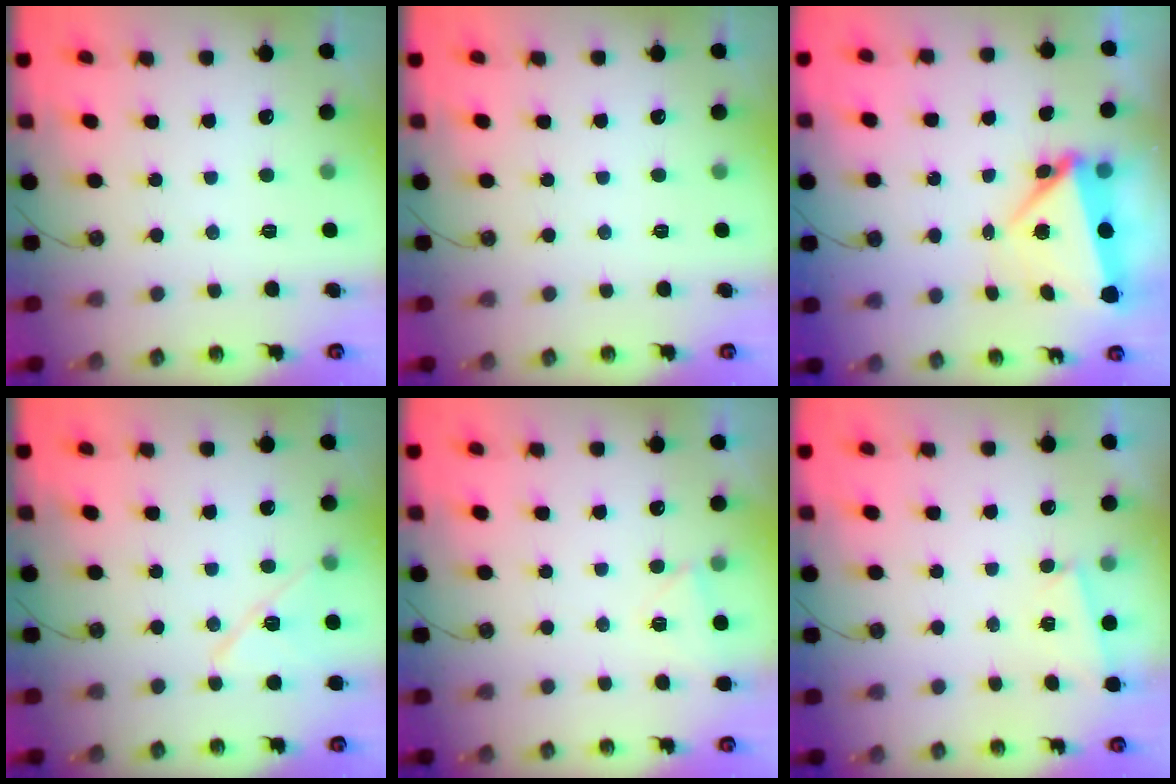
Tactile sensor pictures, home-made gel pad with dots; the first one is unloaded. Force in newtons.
{"total": 0.0}
{"total": 7.3, "press": 6.2, "slide": 3.9}
{"total": 10.1, "press": 10.0, "slide": 1.4}
{"total": 4.0, "press": 3.3, "slide": 2.3}
{"total": 1.7, "press": 1.3, "slide": 1.0}